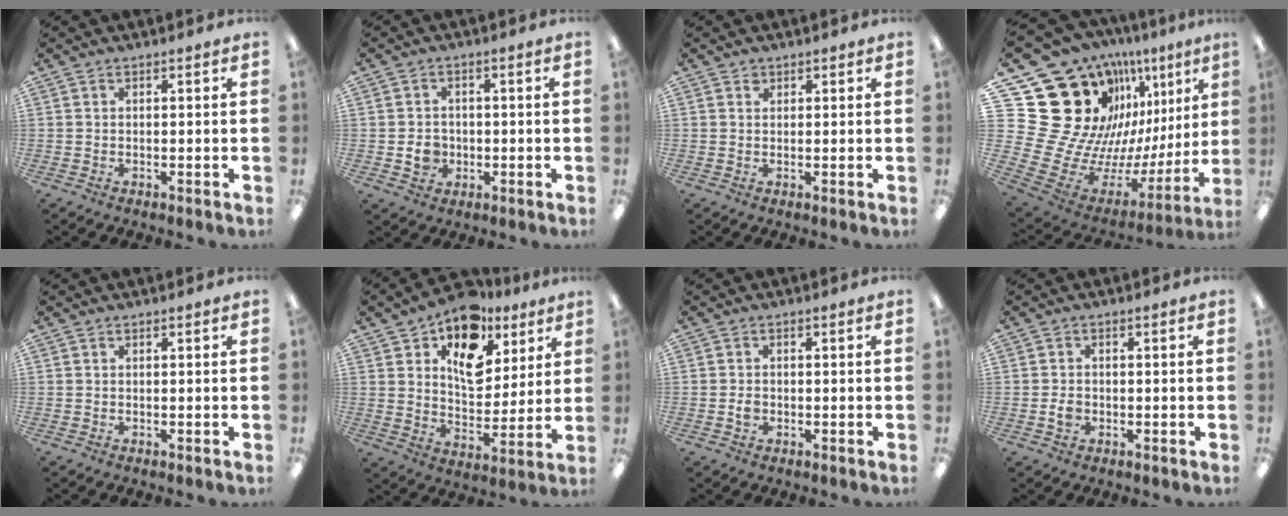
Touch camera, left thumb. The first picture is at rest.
{"total": 5.0, "force": [-0.8, 4.5, 1.9], "torque": [-0.019, 0.005, -0.013]}
{"total": 1.3, "force": [0.7, 1.1, 0.2], "torque": [0.003, 0.000, 0.010]}
{"total": 28.1, "force": [14.6, 19.2, 14.5], "torque": [-0.248, -0.176, 0.341]}
{"total": 0.0}
{"total": 15.4, "force": [9.0, 9.5, 8.0], "torque": [-0.116, -0.054, 0.161]}
{"total": 1.9, "force": [-0.5, 1.6, 0.9], "torque": [-0.016, 0.004, -0.010]}
{"total": 2.7, "force": [-0.7, 2.2, 1.4], "torque": [-0.023, 0.005, -0.013]}